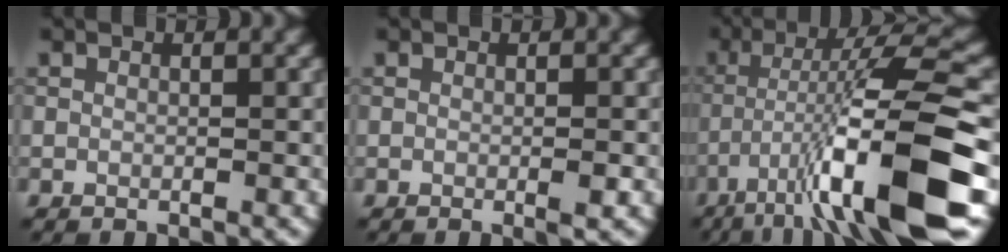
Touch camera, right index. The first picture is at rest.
{"total": 1.0, "force": [-0.3, 0.1, 0.9], "torque": [-0.014, -0.001, -0.005]}
{"total": 13.0, "force": [-5.7, 2.1, 11.5], "torque": [-0.191, 0.009, -0.088]}